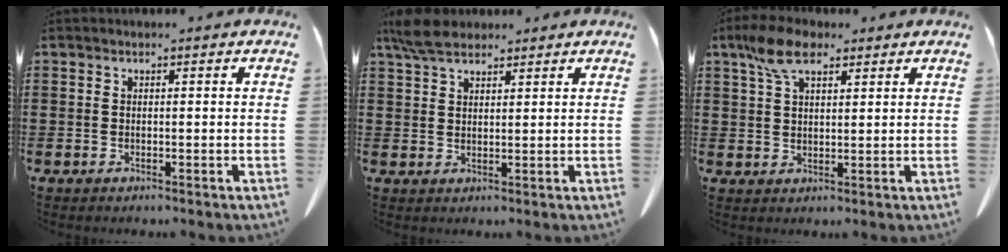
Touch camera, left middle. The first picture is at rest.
{"total": 5.1, "force": [4.0, 1.7, 2.6], "torque": [-0.060, 0.001, 0.076]}
{"total": 6.8, "force": [4.3, 2.8, 4.4], "torque": [-0.100, 0.008, 0.080]}